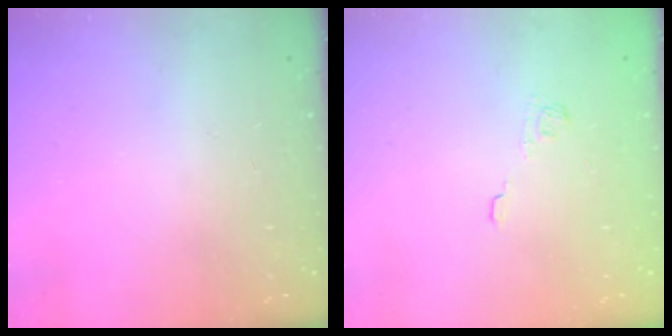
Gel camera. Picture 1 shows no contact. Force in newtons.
{"total": 2.2, "press": 1.8, "slide": 1.3}